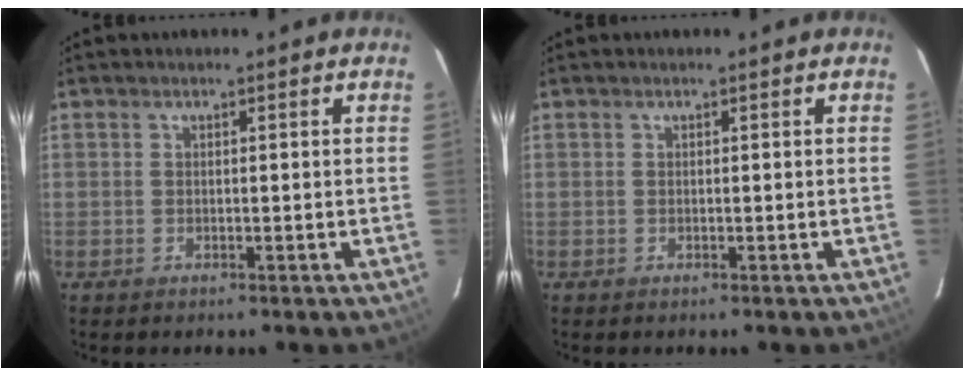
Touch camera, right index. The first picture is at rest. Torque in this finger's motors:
{"motor_torque": [-0.02, -0.02, 0.02, 0.00]}